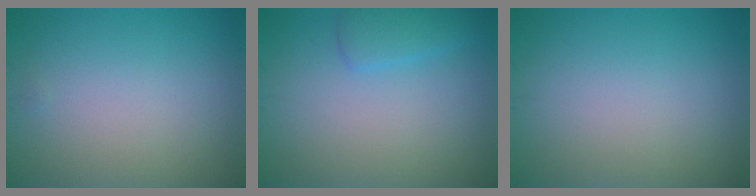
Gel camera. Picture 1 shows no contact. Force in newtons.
{"total": 2.0, "press": 1.9, "slide": 0.2}
{"total": 0.0}